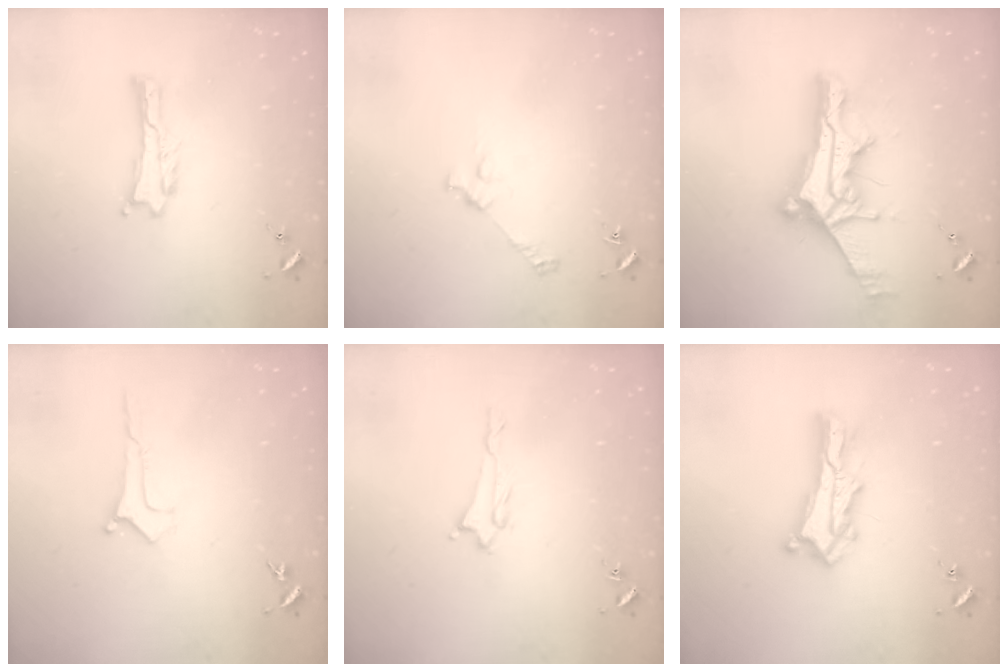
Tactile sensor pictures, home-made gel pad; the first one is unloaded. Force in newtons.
{"total": 3.1, "press": 3.1, "slide": 0.2}
{"total": 12.3, "press": 12.2, "slide": 1.0}
{"total": 0.0}
{"total": 1.3, "press": 1.3, "slide": 0.1}
{"total": 6.7, "press": 6.6, "slide": 0.5}